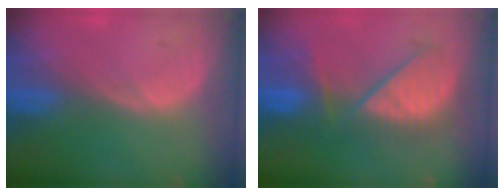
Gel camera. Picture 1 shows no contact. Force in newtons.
{"total": 8.8, "press": 8.7, "slide": 1.4}